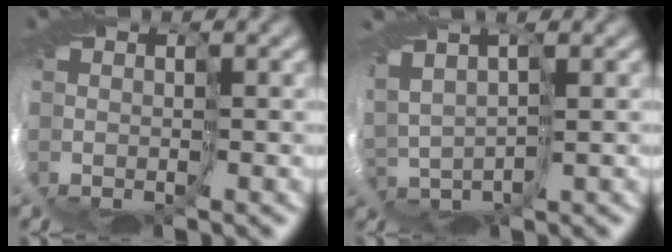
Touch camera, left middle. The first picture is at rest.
{"total": 3.6, "force": [2.3, 1.2, 2.5], "torque": [-0.082, 0.013, 0.036]}